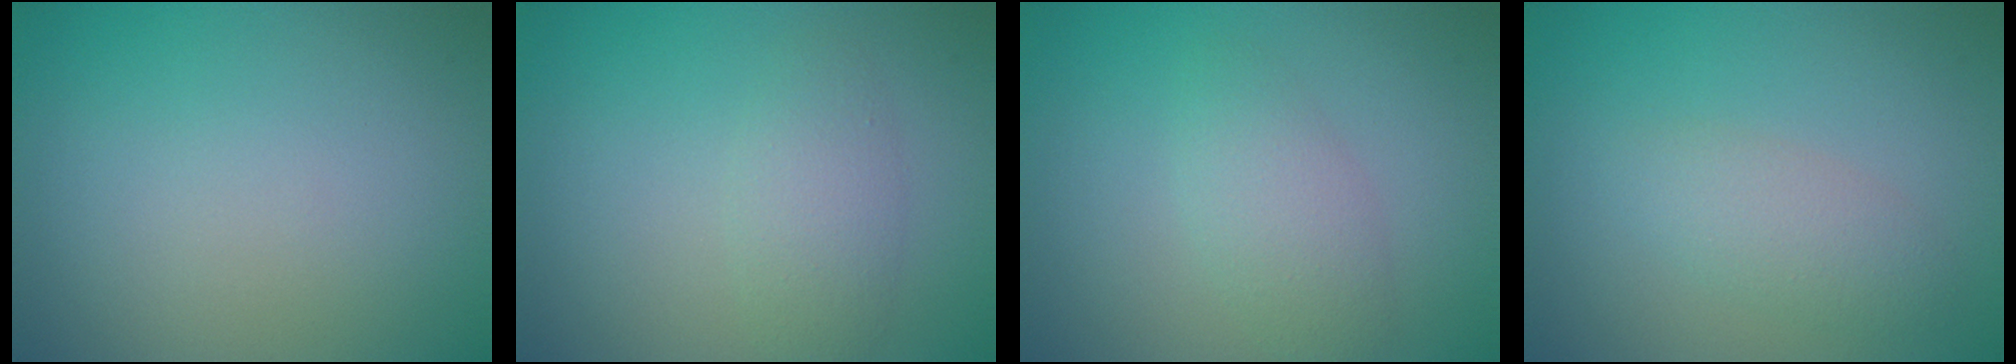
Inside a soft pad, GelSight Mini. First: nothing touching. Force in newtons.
{"total": 2.4, "press": 2.4, "slide": 0.0}
{"total": 2.7, "press": 2.7, "slide": 0.1}
{"total": 2.4, "press": 2.4, "slide": 0.0}